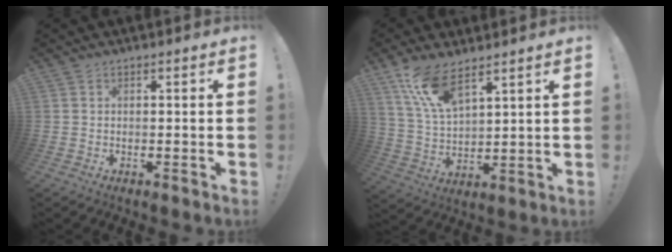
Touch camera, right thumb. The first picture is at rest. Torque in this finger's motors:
{"motor_torque": [0.05, 0.32, 0.55, 0.26, 0.09]}